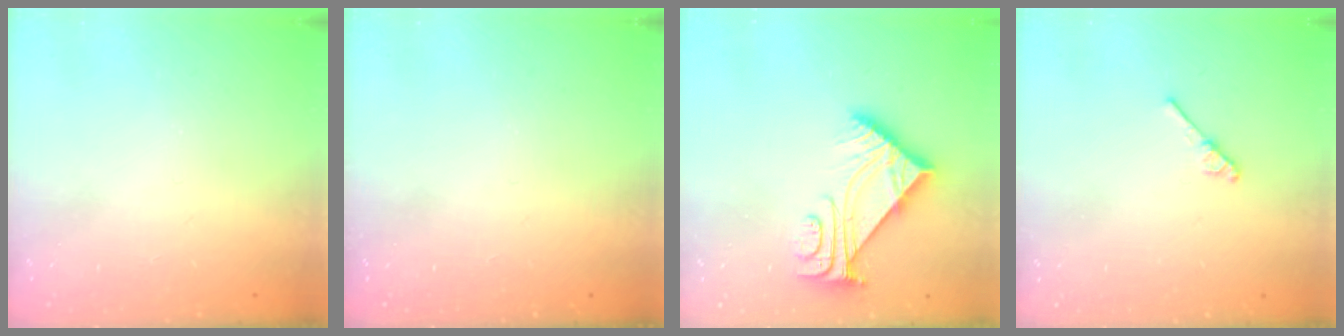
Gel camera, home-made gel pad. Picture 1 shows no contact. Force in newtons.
{"total": 0.0}
{"total": 7.6, "press": 7.6, "slide": 0.7}
{"total": 3.0, "press": 2.9, "slide": 0.5}